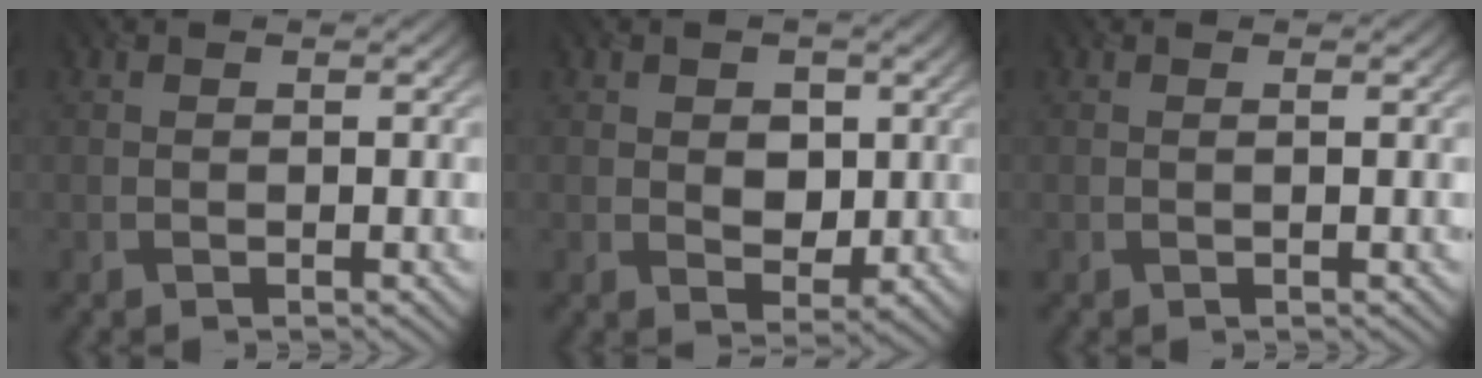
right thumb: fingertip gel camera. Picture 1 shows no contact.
{"total": 3.6, "force": [0.5, 2.8, 2.2], "torque": [-0.044, -0.005, 0.000]}
{"total": 0.7, "force": [0.1, 0.0, 0.7], "torque": [-0.013, 0.004, -0.001]}